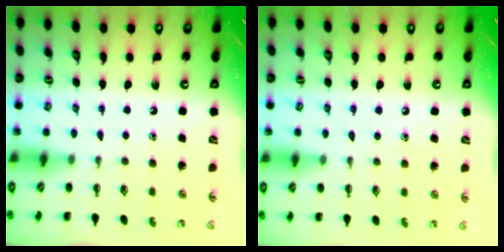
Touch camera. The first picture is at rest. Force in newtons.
{"total": 5.5, "press": 5.3, "slide": 1.6}